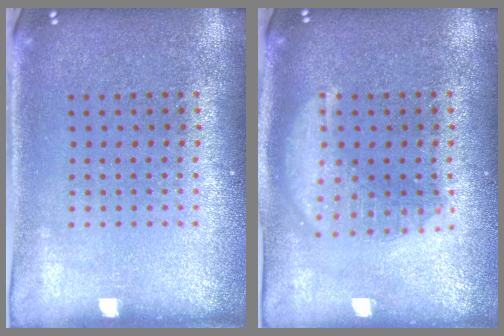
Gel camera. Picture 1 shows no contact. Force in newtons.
{"total": 1.9, "press": 1.9, "slide": 0.2}